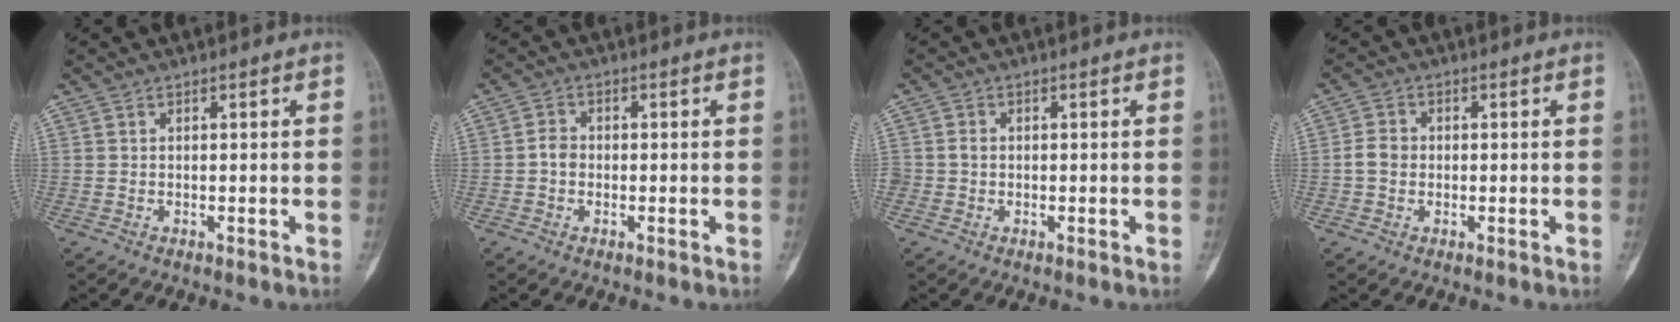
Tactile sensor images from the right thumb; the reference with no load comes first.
{"total": 2.4, "force": [-0.5, 1.9, 1.3], "torque": [-0.014, 0.008, -0.015]}
{"total": 1.5, "force": [-0.2, 1.3, 0.6], "torque": [-0.004, 0.005, -0.002]}
{"total": 3.3, "force": [-0.3, 2.7, 1.8], "torque": [-0.029, 0.010, -0.012]}